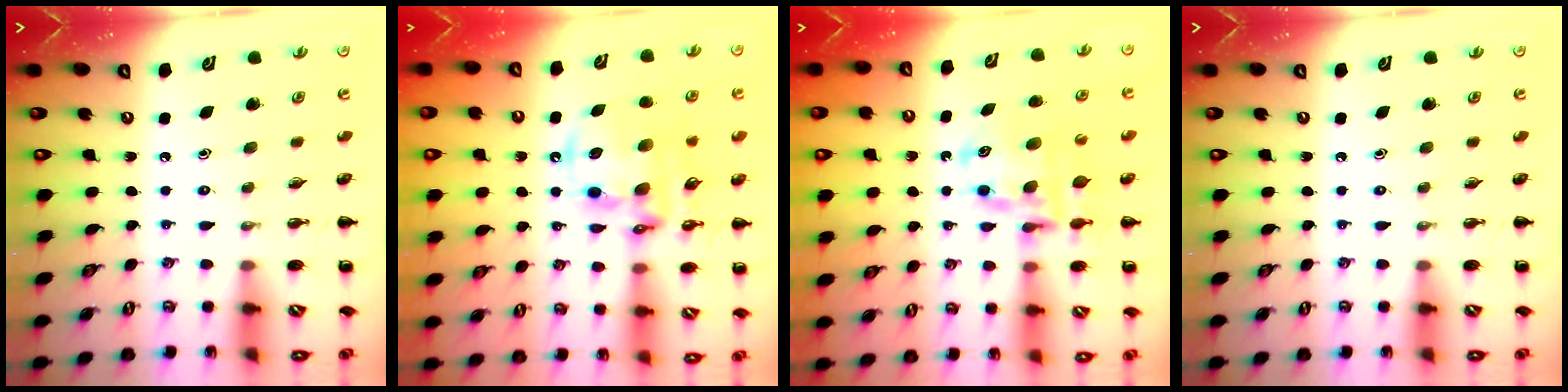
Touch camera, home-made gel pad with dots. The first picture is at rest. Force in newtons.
{"total": 15.3, "press": 14.9, "slide": 3.5}
{"total": 11.9, "press": 11.5, "slide": 3.1}
{"total": 0.0}